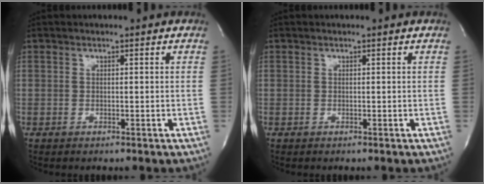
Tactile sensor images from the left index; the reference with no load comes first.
{"total": 0.0}